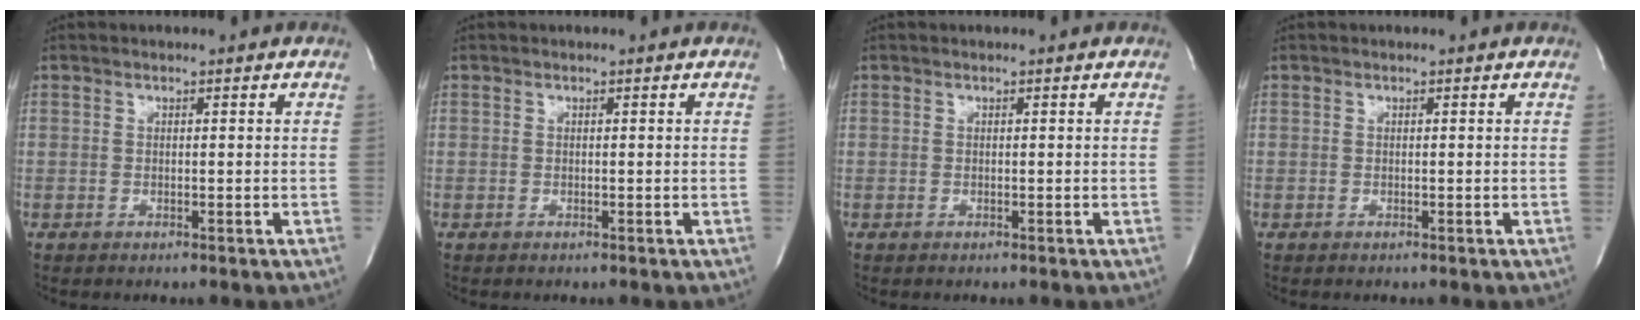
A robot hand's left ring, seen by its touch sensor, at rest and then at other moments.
{"total": 0.0}
{"total": 0.0}
{"total": 0.0}